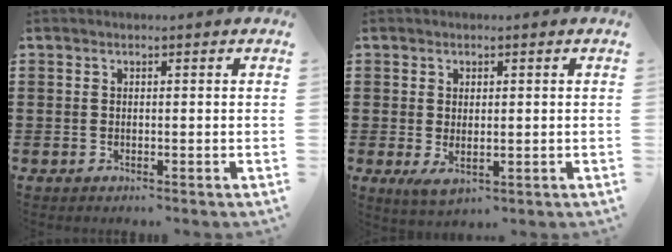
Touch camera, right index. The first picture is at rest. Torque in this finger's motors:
{"motor_torque": [0.86, 1.28, 0.11, 0.02]}